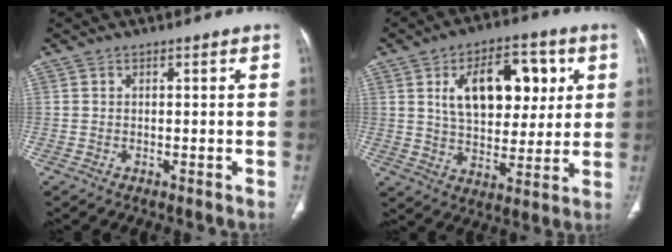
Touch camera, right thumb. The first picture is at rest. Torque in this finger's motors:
{"motor_torque": [1.08, 1.10, 1.05, 0.15, 0.23]}